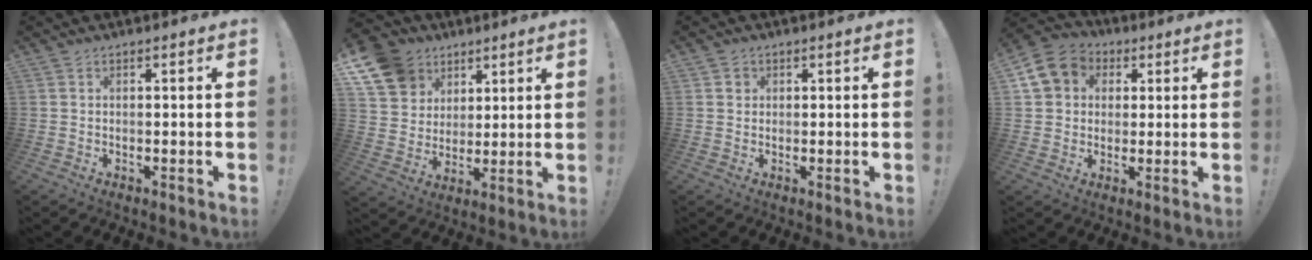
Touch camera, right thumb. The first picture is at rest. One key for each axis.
{"total": 14.3, "fx": 7.5, "fy": 11.3, "fz": 4.8, "tx": -0.080, "ty": -0.040, "tz": 0.158}
{"total": 1.7, "fx": 0.6, "fy": 1.6, "fz": 0.3, "tx": 0.000, "ty": 0.001, "tz": 0.009}
{"total": 10.8, "fx": 2.9, "fy": 9.5, "fz": 4.3, "tx": -0.063, "ty": -0.003, "tz": 0.060}